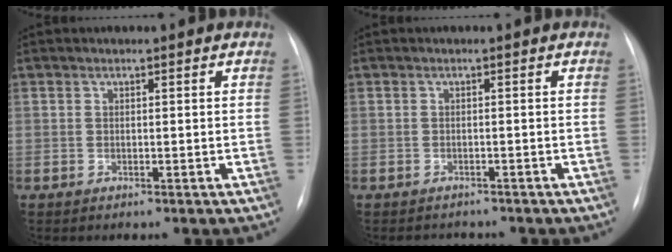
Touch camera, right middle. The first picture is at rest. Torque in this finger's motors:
{"motor_torque": [0.23, -0.41, -0.01, 0.01]}